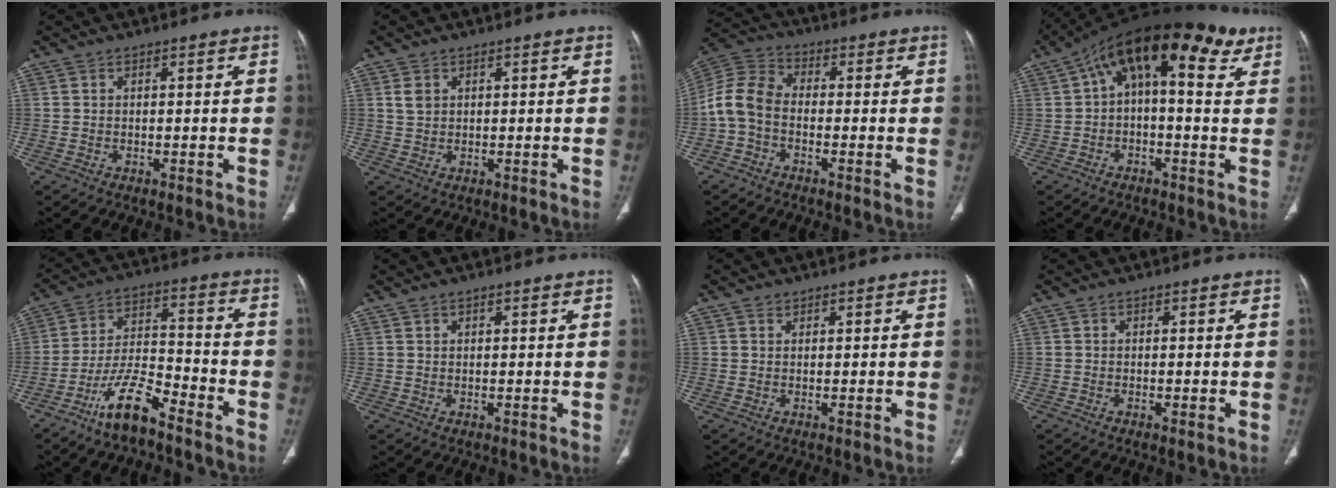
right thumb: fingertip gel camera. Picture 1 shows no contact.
{"total": 2.1, "force": [0.8, 1.5, 1.1], "torque": [-0.021, 0.000, 0.020]}
{"total": 7.9, "force": [-1.8, 5.4, 5.4], "torque": [-0.106, 0.027, -0.052]}
{"total": 16.6, "force": [6.2, 7.2, 13.6], "torque": [-0.177, 0.040, 0.082]}
{"total": 10.6, "force": [-7.8, 2.7, 6.7], "torque": [-0.127, 0.057, -0.148]}
{"total": 0.7, "force": [0.6, 0.2, 0.4], "torque": [-0.001, -0.001, 0.008]}
{"total": 0.8, "force": [0.5, 0.6, 0.1], "torque": [0.006, -0.002, 0.006]}
{"total": 0.8, "force": [-0.2, 0.1, 0.8], "torque": [-0.011, -0.003, -0.005]}